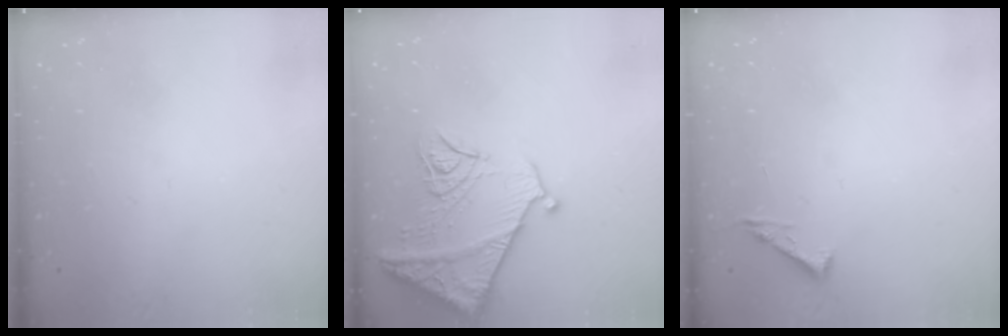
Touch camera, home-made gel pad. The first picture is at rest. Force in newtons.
{"total": 15.7, "press": 15.6, "slide": 1.7}
{"total": 5.3, "press": 5.2, "slide": 0.7}